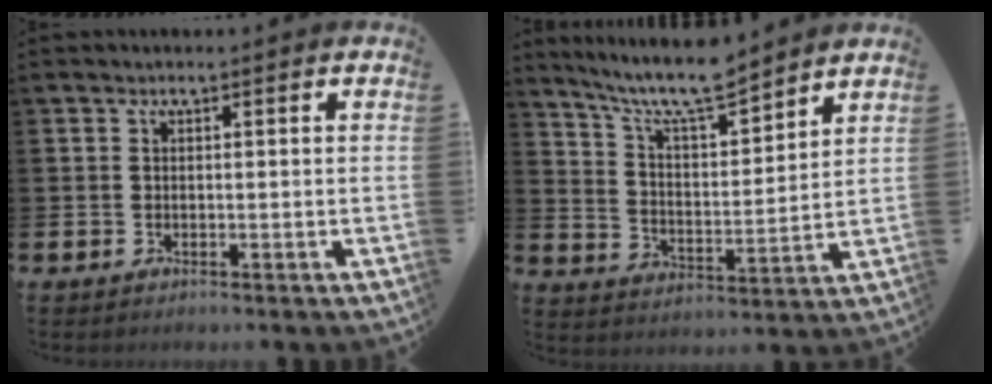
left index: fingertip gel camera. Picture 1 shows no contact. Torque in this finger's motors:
{"motor_torque": [0.32, -0.47, 0.23, 0.09]}